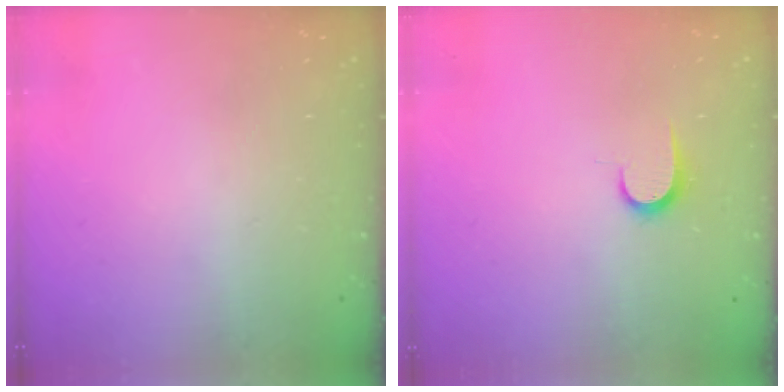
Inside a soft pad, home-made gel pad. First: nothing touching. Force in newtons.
{"total": 6.0, "press": 6.0, "slide": 0.6}